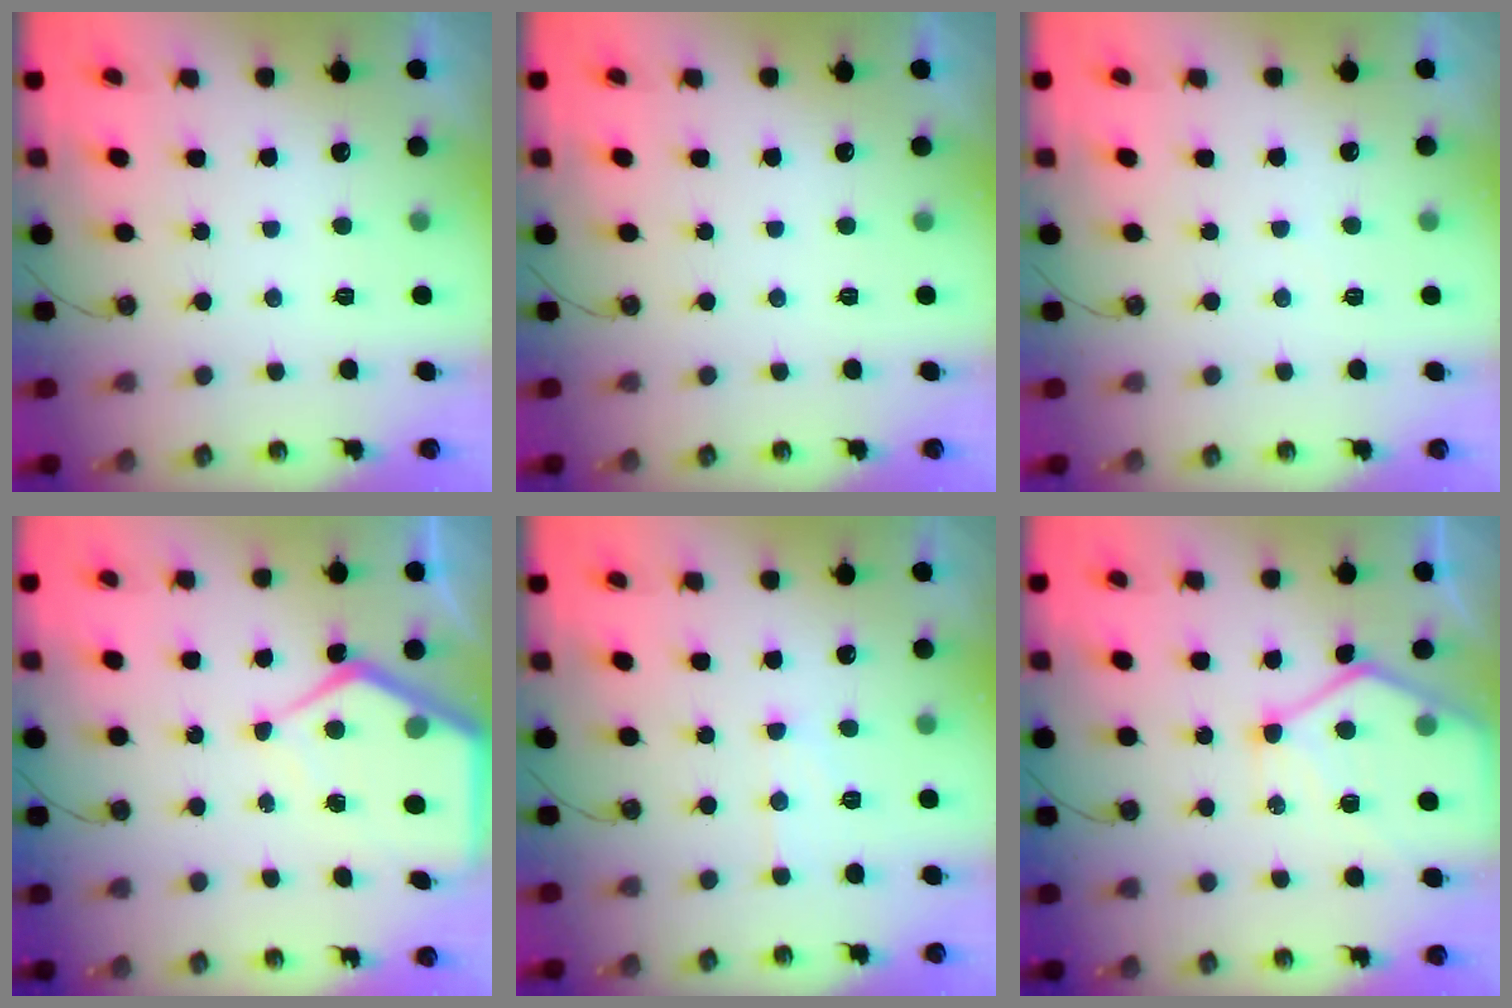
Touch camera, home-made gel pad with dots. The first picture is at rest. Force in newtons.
{"total": 0.0}
{"total": 3.3, "press": 3.2, "slide": 0.5}
{"total": 9.7, "press": 9.7, "slide": 0.9}
{"total": 7.3, "press": 7.3, "slide": 0.6}
{"total": 14.1, "press": 14.0, "slide": 1.3}